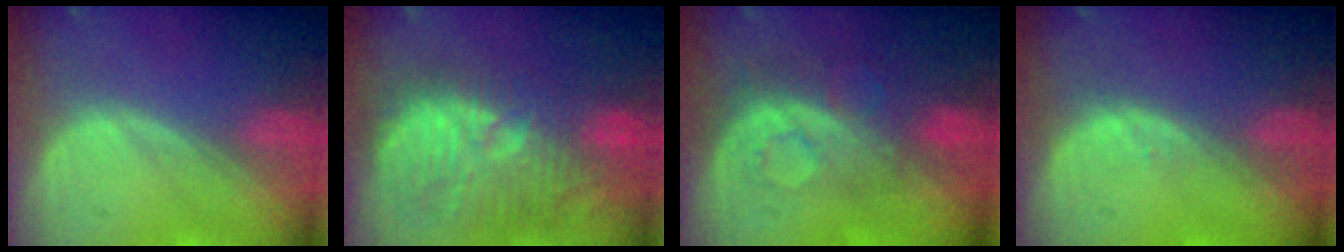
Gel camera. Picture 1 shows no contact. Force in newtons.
{"total": 12.0, "press": 11.5, "slide": 3.4}
{"total": 8.5, "press": 7.2, "slide": 4.6}
{"total": 0.7, "press": 0.6, "slide": 0.2}